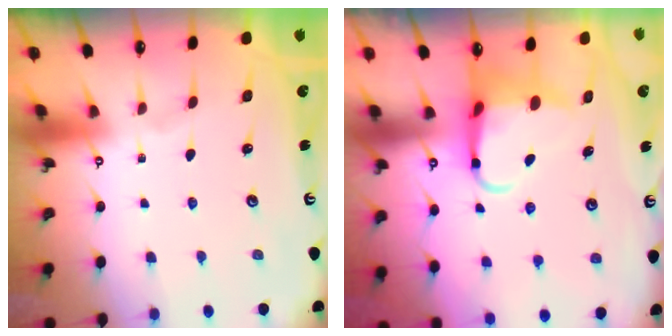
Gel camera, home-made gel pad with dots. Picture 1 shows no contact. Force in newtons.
{"total": 6.2, "press": 6.1, "slide": 1.0}